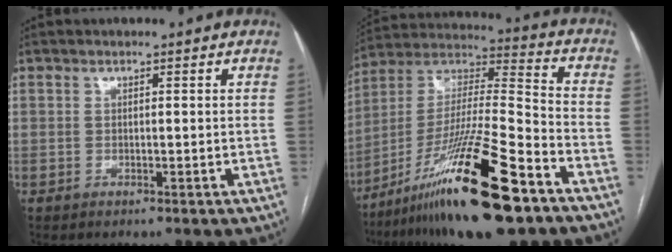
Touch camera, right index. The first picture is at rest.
{"total": 24.1, "force": [-14.1, 2.4, 19.4], "torque": [-0.357, -0.028, -0.246]}